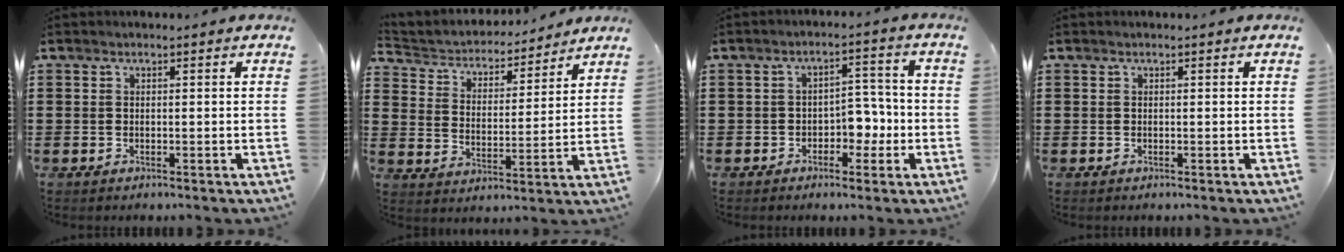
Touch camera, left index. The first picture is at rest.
{"total": 3.7, "force": [3.6, 1.0, 0.2], "torque": [-0.030, -0.029, 0.055]}
{"total": 4.8, "force": [-1.8, 3.2, 3.1], "torque": [-0.052, 0.006, -0.040]}
{"total": 0.0}